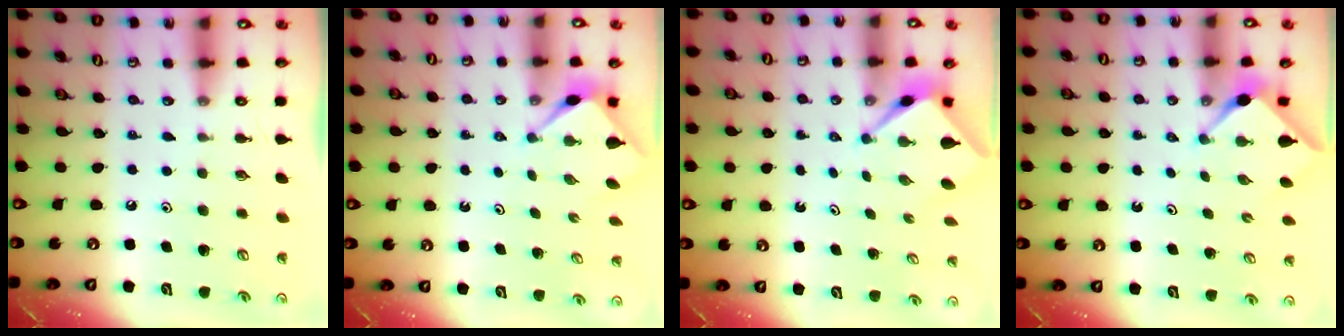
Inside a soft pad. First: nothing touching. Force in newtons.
{"total": 2.8, "press": 2.8, "slide": 0.2}
{"total": 2.5, "press": 2.5, "slide": 0.1}
{"total": 2.9, "press": 2.9, "slide": 0.4}